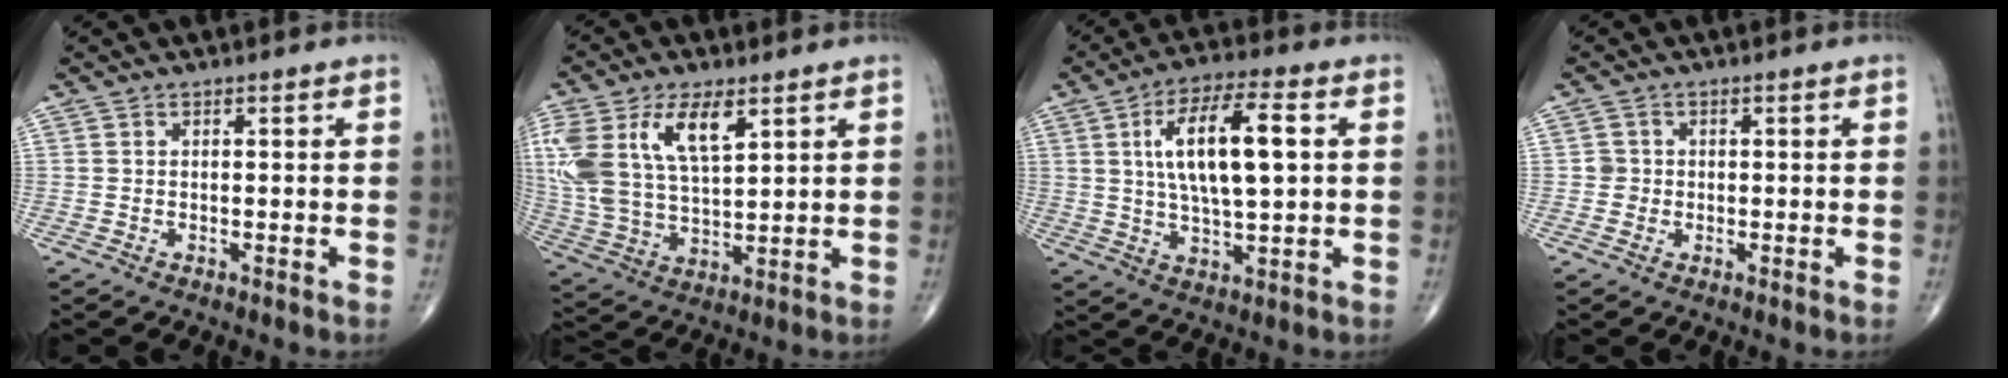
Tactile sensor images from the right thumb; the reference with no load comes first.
{"total": 17.3, "force": [7.1, 8.4, 13.4], "torque": [-0.279, -0.015, 0.141]}
{"total": 14.0, "force": [2.8, 4.6, 12.9], "torque": [-0.225, 0.005, 0.047]}
{"total": 1.7, "force": [-0.2, 1.7, 0.1], "torque": [0.010, 0.007, -0.005]}